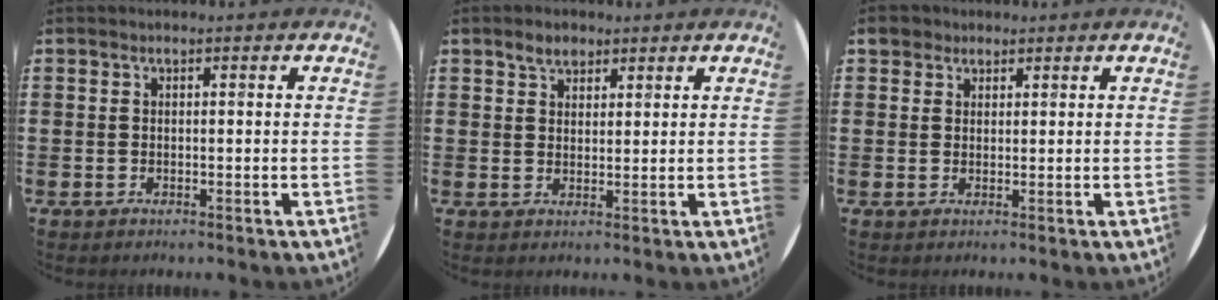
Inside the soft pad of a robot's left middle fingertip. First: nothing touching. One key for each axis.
{"total": 2.9, "fx": 2.3, "fy": 1.6, "fz": 0.9, "tx": -0.004, "ty": 0.000, "tz": 0.040}
{"total": 2.4, "fx": 1.9, "fy": 1.4, "fz": 0.2, "tx": -0.001, "ty": 0.007, "tz": 0.036}